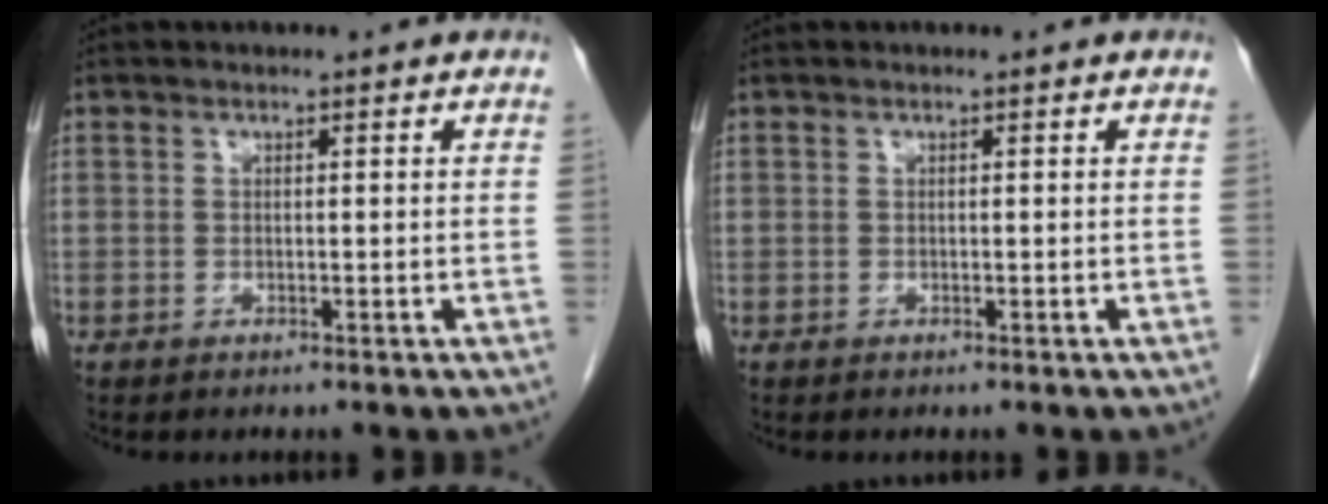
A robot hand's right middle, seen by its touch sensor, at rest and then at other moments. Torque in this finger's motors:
{"motor_torque": [0.00, 0.00, 0.00, -0.01]}